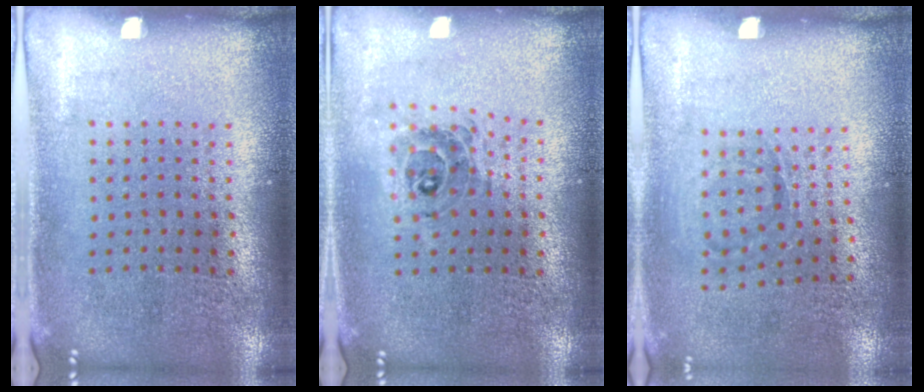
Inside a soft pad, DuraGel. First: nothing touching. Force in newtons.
{"total": 0.7, "press": 0.7, "slide": 0.1}
{"total": 1.0, "press": 0.7, "slide": 0.7}